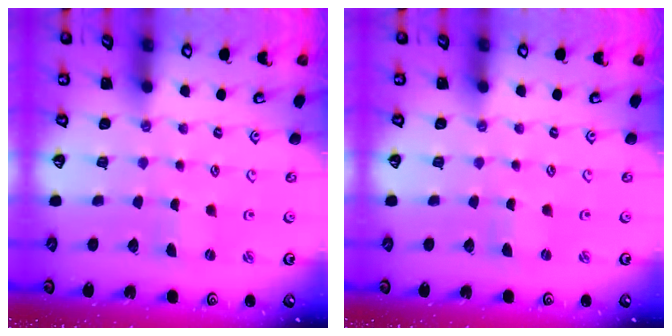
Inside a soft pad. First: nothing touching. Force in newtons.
{"total": 0.0}